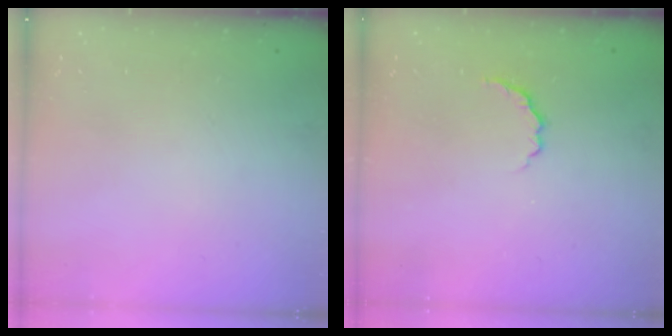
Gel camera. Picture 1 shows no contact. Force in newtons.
{"total": 3.4, "press": 3.3, "slide": 0.8}